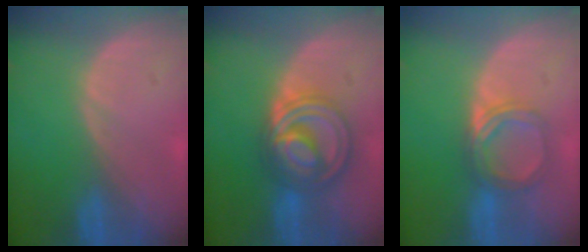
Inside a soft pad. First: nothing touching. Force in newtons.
{"total": 8.7, "press": 8.7, "slide": 0.6}
{"total": 5.3, "press": 4.9, "slide": 1.9}